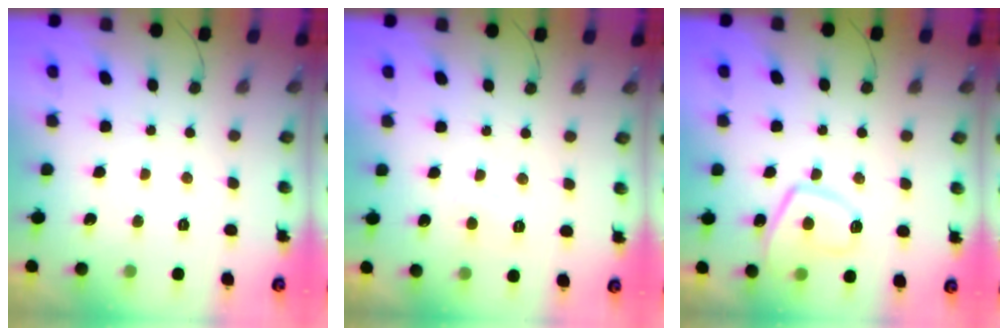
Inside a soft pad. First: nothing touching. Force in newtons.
{"total": 3.2, "press": 3.1, "slide": 0.6}
{"total": 9.9, "press": 9.8, "slide": 1.2}